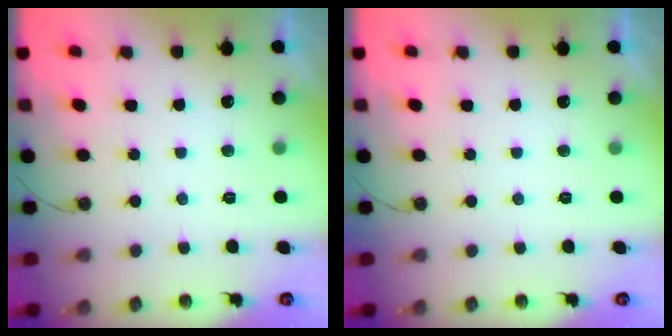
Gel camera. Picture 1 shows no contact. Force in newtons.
{"total": 0.0}